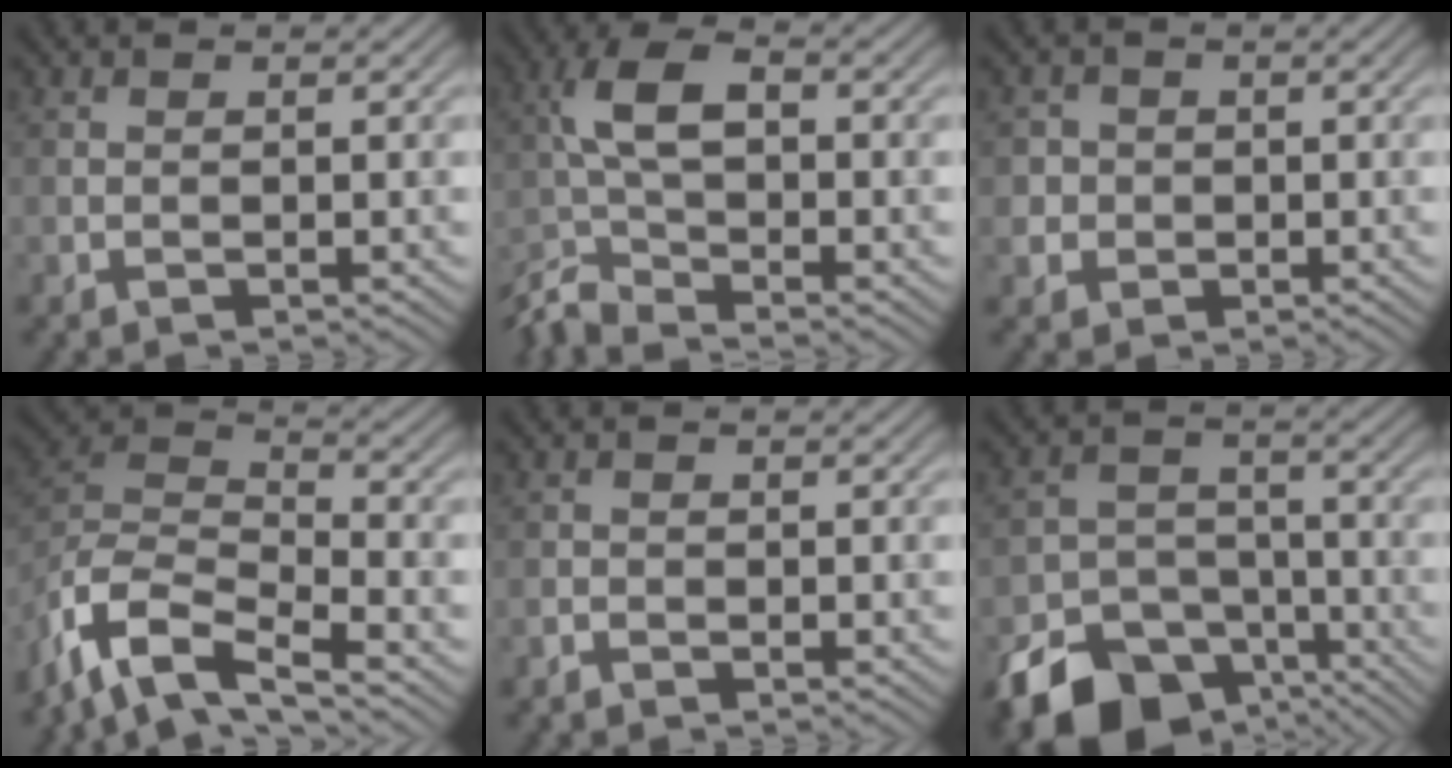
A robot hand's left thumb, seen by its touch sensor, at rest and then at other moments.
{"total": 7.1, "force": [-4.3, 2.5, 5.1], "torque": [-0.115, 0.000, -0.098]}
{"total": 3.3, "force": [0.0, 3.2, 0.6], "torque": [-0.011, 0.001, -0.008]}
{"total": 11.1, "force": [-8.1, 3.7, 6.7], "torque": [-0.147, -0.010, -0.168]}
{"total": 1.0, "force": [-0.8, 0.5, 0.2], "torque": [-0.003, -0.001, -0.018]}
{"total": 13.5, "force": [-8.8, 8.6, 5.7], "torque": [-0.120, -0.030, -0.138]}